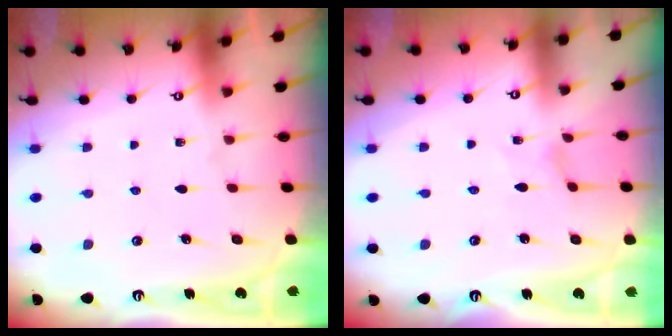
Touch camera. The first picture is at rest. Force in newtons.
{"total": 0.0}